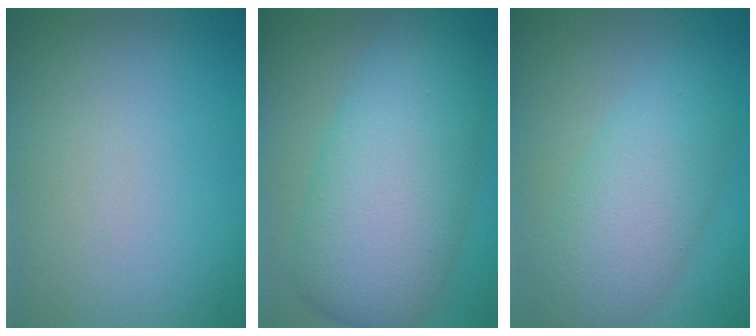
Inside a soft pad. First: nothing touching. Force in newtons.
{"total": 10.0, "press": 10.0, "slide": 0.2}
{"total": 5.6, "press": 5.6, "slide": 0.2}